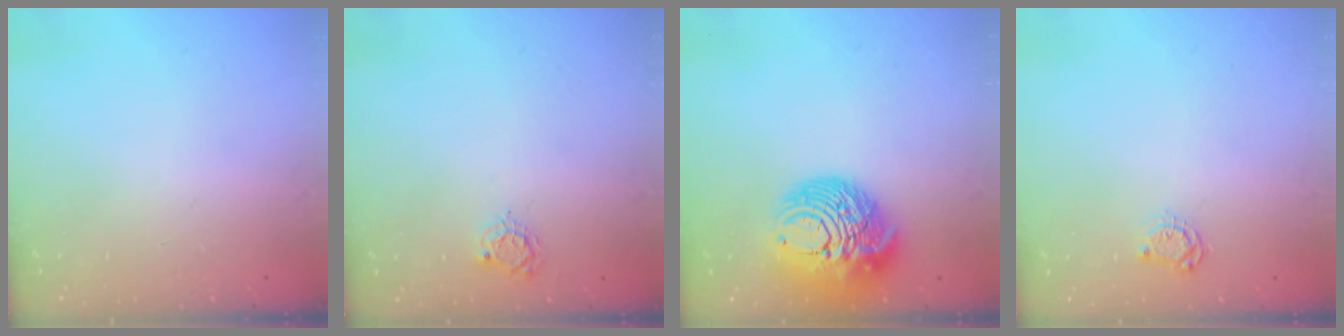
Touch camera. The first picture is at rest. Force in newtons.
{"total": 4.8, "press": 4.7, "slide": 0.4}
{"total": 16.5, "press": 16.4, "slide": 1.5}
{"total": 5.0, "press": 5.0, "slide": 0.6}